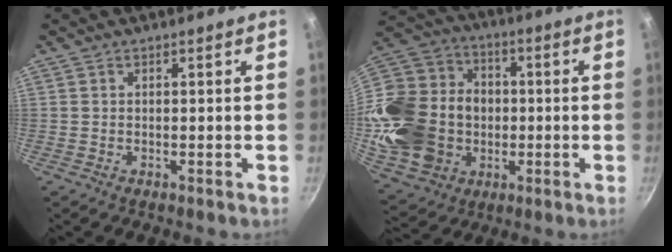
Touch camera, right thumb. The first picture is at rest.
{"total": 25.8, "force": [-2.4, 20.9, 15.0], "torque": [-0.285, 0.041, -0.021]}